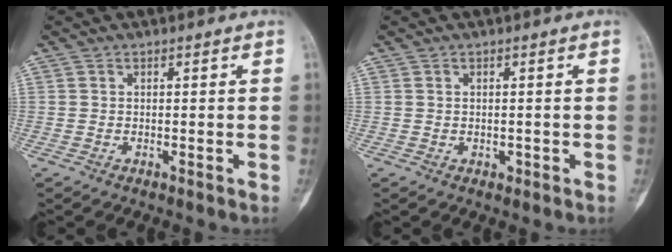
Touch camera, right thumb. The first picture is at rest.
{"total": 0.9, "force": [-0.1, 0.7, 0.5], "torque": [-0.004, -0.001, 0.001]}